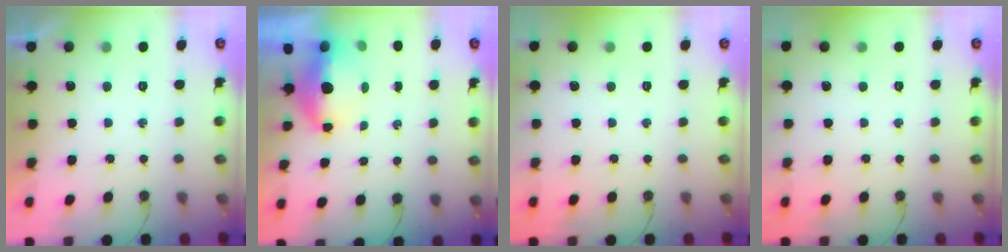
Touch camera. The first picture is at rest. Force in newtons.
{"total": 5.7, "press": 5.3, "slide": 2.1}
{"total": 0.0}
{"total": 0.0}